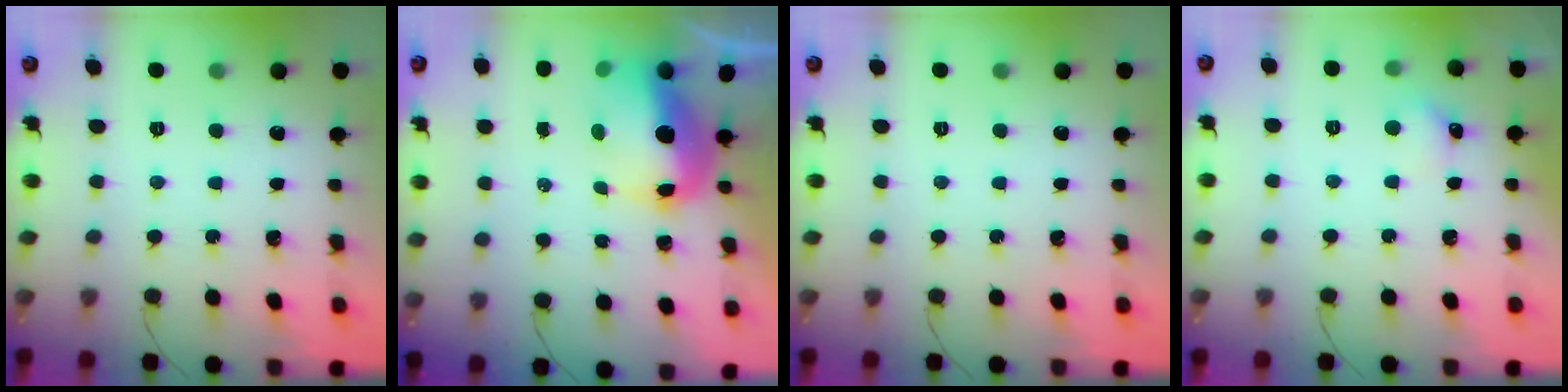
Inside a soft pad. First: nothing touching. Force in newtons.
{"total": 10.3, "press": 10.1, "slide": 2.1}
{"total": 0.0}
{"total": 4.7, "press": 4.5, "slide": 1.2}